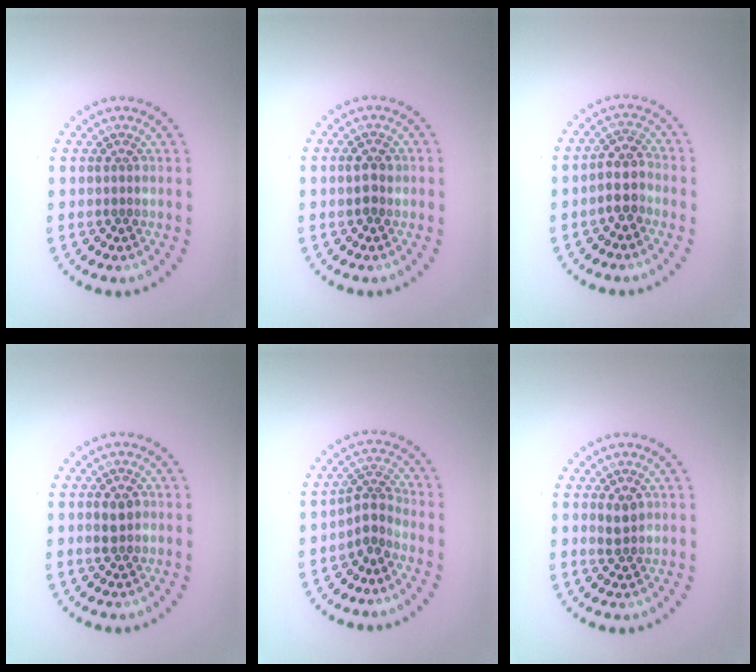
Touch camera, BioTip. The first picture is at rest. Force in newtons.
{"total": 1.6, "press": 1.5, "slide": 0.2}
{"total": 2.6, "press": 2.3, "slide": 1.2}
{"total": 1.6, "press": 1.6, "slide": 0.2}
{"total": 2.3, "press": 1.6, "slide": 1.7}
{"total": 1.5, "press": 1.5, "slide": 0.3}